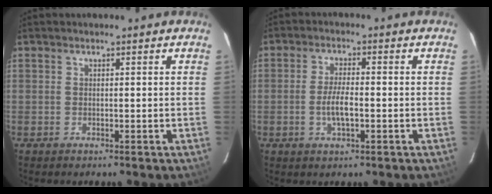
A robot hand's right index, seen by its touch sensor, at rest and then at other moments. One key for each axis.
{"total": 4.7, "fx": -1.3, "fy": 1.3, "fz": 4.3, "tx": -0.086, "ty": -0.002, "tz": -0.022}